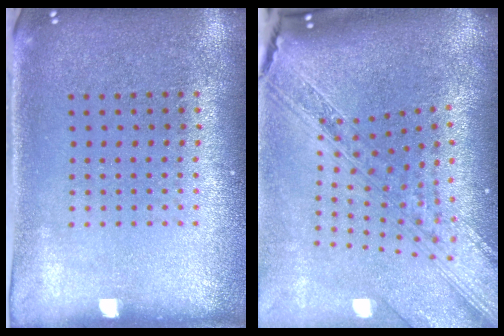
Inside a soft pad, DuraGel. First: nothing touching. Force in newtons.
{"total": 3.8, "press": 2.8, "slide": 2.6}